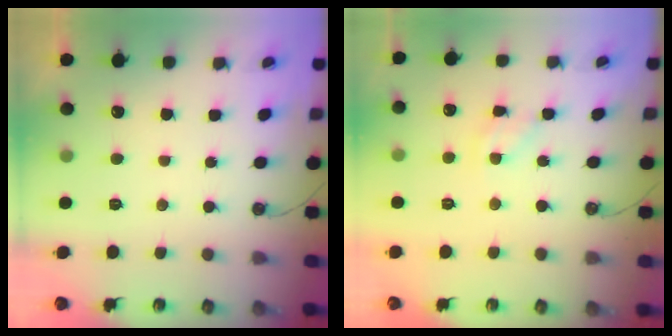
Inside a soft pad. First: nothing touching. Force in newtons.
{"total": 6.3, "press": 6.3, "slide": 0.0}